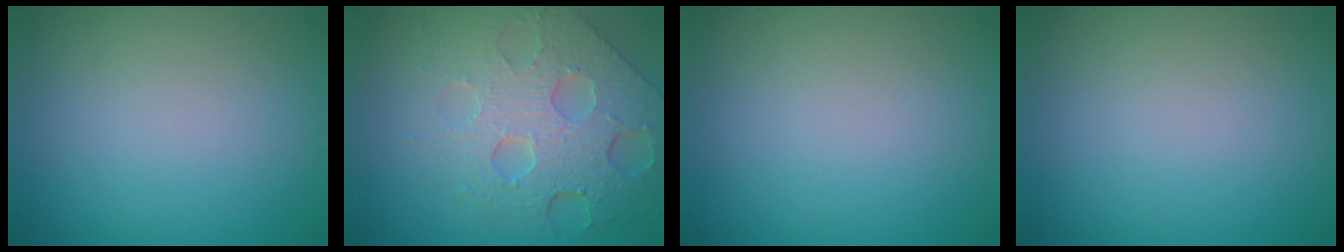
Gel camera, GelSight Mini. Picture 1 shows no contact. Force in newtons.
{"total": 8.2, "press": 5.7, "slide": 5.9}
{"total": 0.0}
{"total": 0.0}